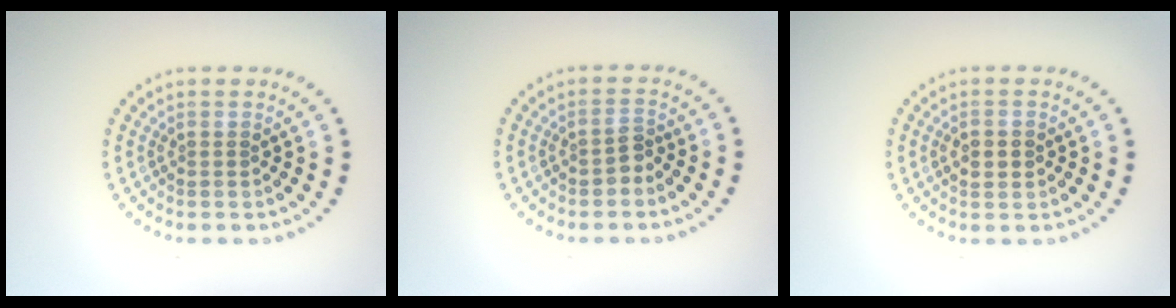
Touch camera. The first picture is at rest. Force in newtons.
{"total": 1.4, "press": 1.2, "slide": 0.7}
{"total": 2.4, "press": 2.4, "slide": 0.0}